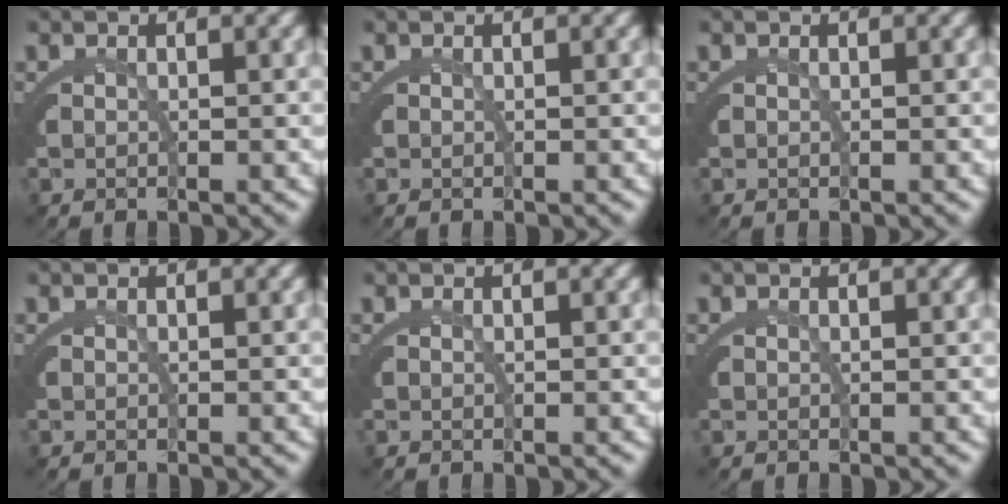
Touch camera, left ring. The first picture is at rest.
{"total": 0.0}
{"total": 0.0}
{"total": 0.0}
{"total": 0.0}
{"total": 0.0}